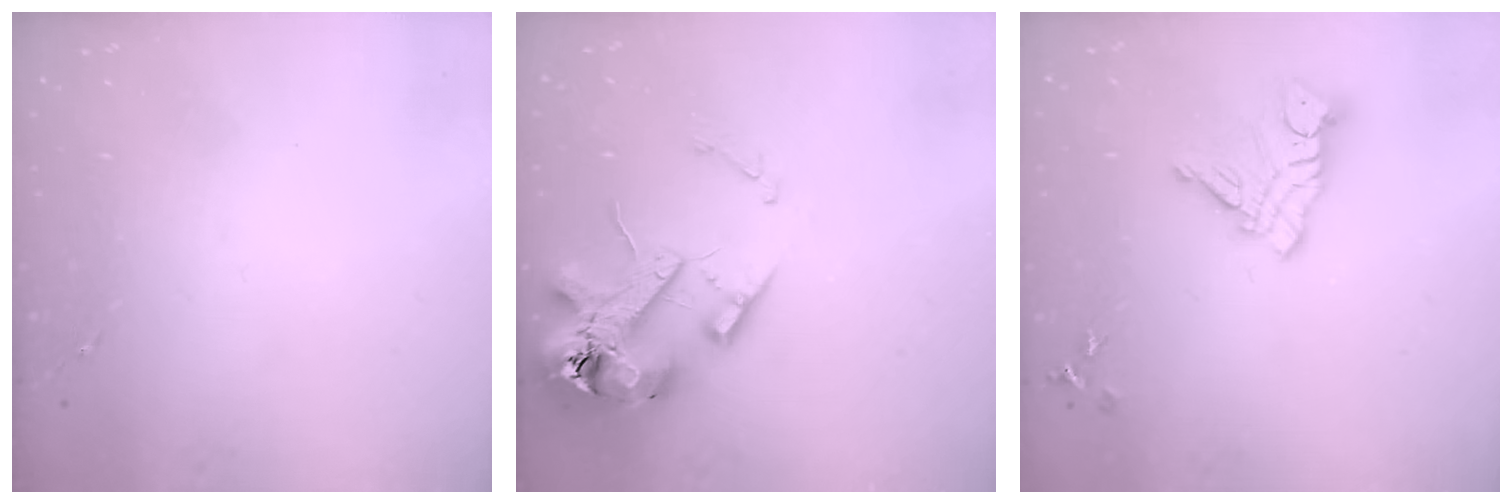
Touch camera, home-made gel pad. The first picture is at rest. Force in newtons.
{"total": 14.5, "press": 14.3, "slide": 2.0}
{"total": 11.6, "press": 11.6, "slide": 0.7}